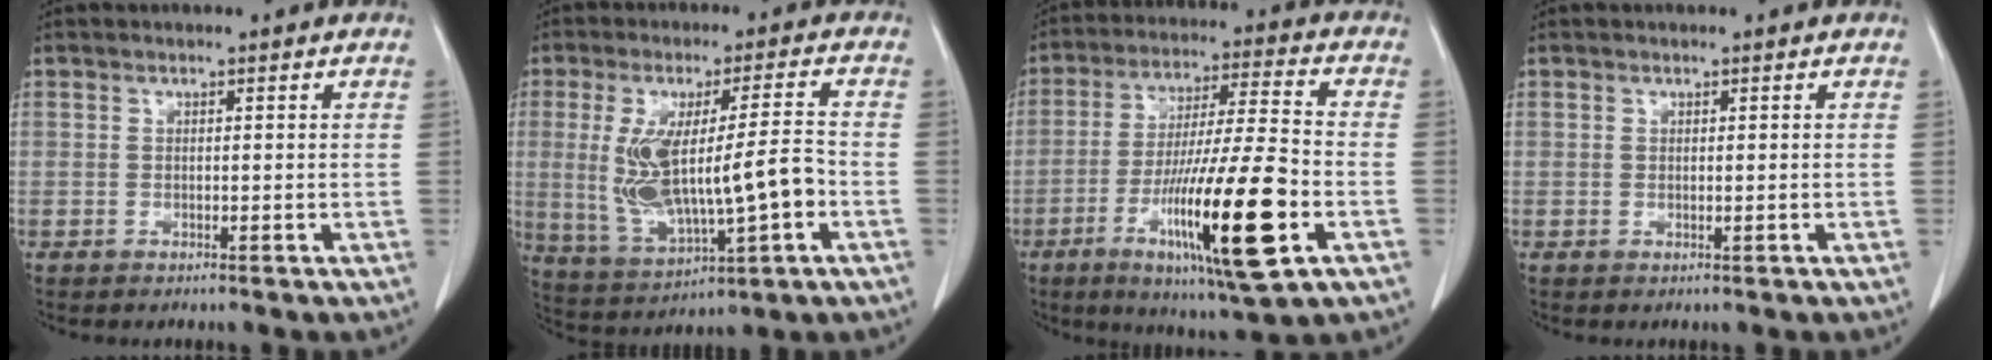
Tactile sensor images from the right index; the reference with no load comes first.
{"total": 14.0, "force": [-1.4, 2.9, 13.6], "torque": [-0.266, 0.006, -0.009]}
{"total": 19.2, "force": [-6.8, 1.1, 18.0], "torque": [-0.321, -0.028, -0.113]}
{"total": 0.0}